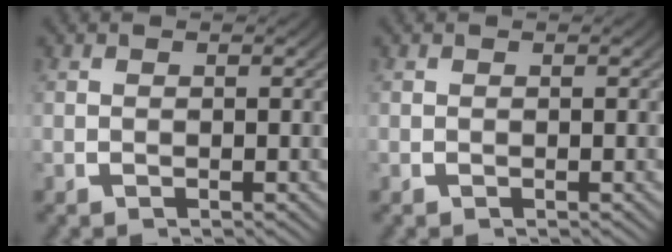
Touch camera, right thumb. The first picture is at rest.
{"total": 0.0}